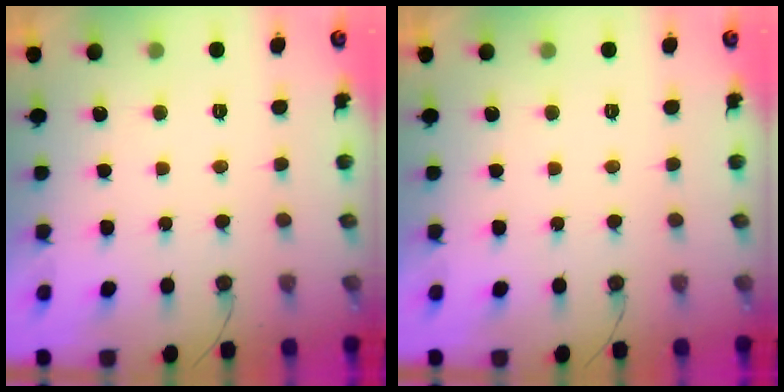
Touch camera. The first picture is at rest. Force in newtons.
{"total": 0.0}